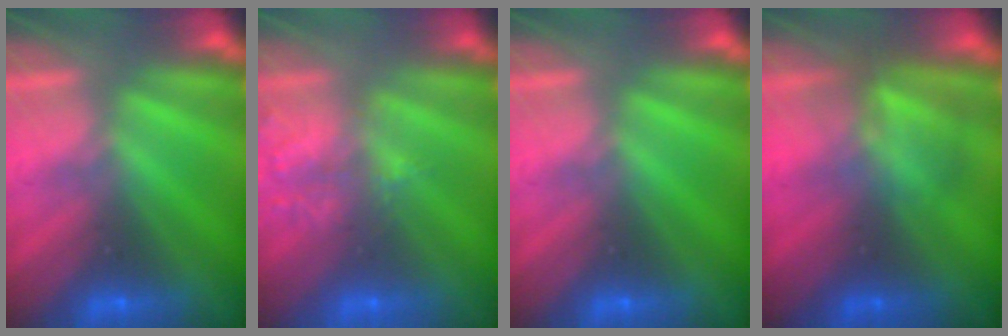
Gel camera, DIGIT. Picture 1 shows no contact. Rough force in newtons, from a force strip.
{"total": 1.6}
{"total": 0.0}
{"total": 2.9}